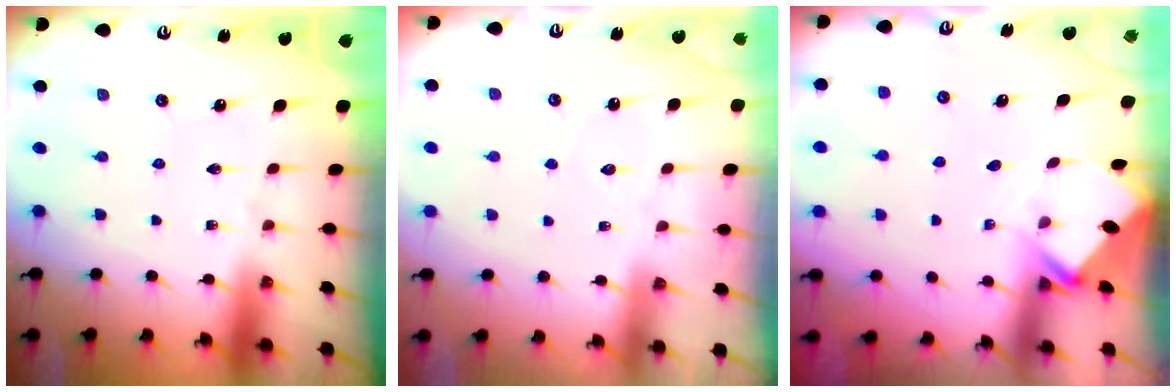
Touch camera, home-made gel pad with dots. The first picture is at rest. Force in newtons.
{"total": 2.5, "press": 2.5, "slide": 0.3}
{"total": 2.8, "press": 2.8, "slide": 0.2}